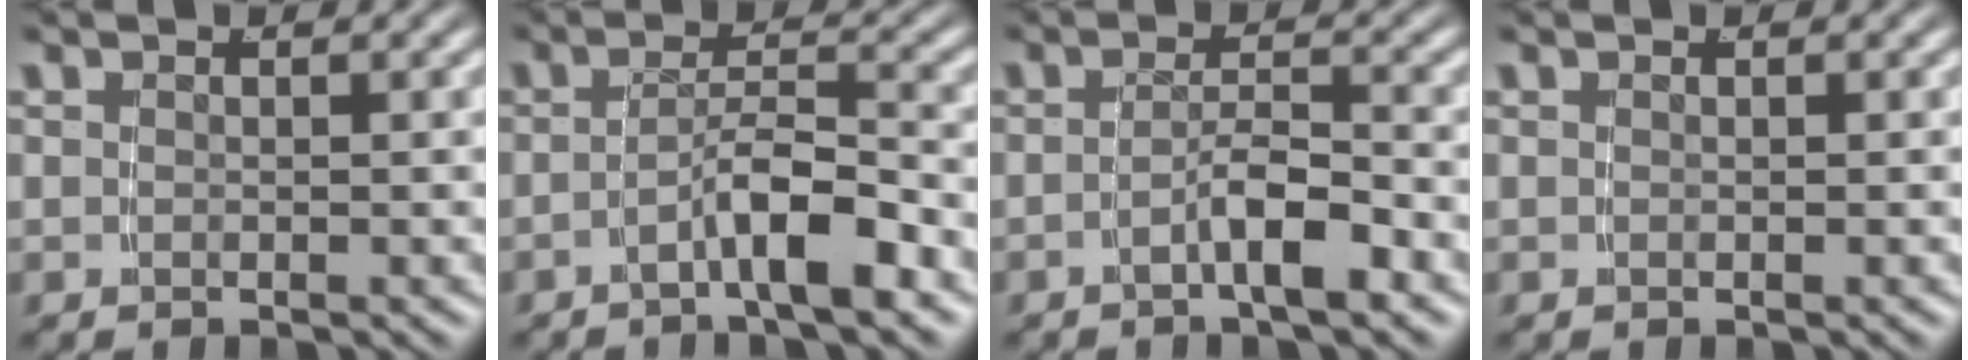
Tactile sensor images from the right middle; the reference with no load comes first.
{"total": 4.0, "force": [-2.7, 0.4, 3.0], "torque": [-0.045, 0.003, -0.047]}
{"total": 3.0, "force": [-2.0, 0.1, 2.2], "torque": [-0.032, 0.000, -0.036]}
{"total": 0.0}